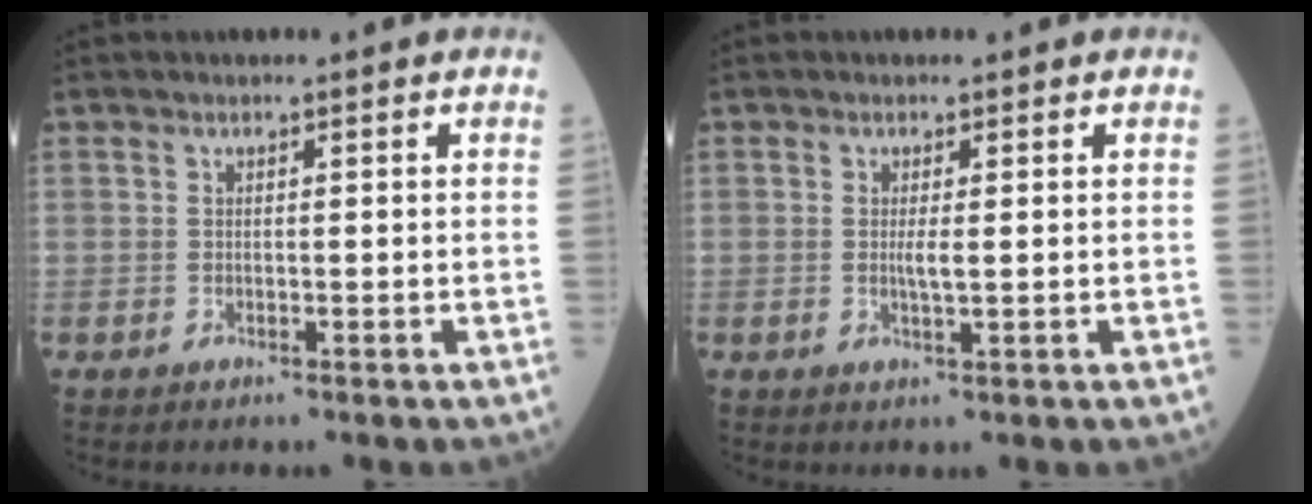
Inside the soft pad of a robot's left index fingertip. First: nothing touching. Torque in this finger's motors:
{"motor_torque": [0.25, 0.05, 0.06, 0.04]}